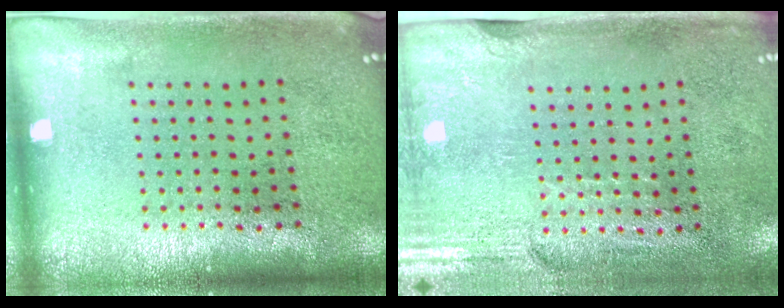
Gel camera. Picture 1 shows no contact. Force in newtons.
{"total": 2.9, "press": 2.5, "slide": 1.5}